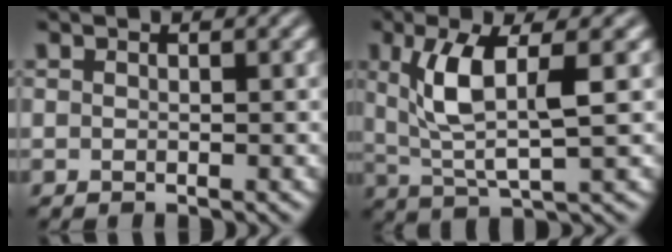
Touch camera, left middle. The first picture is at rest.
{"total": 6.1, "force": [1.5, 1.8, 5.7], "torque": [-0.120, 0.000, 0.033]}